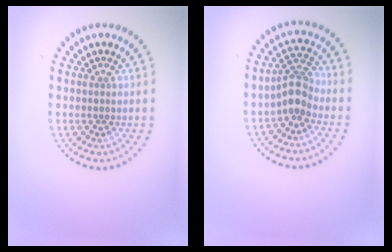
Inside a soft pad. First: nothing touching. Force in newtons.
{"total": 2.8, "press": 2.2, "slide": 1.8}